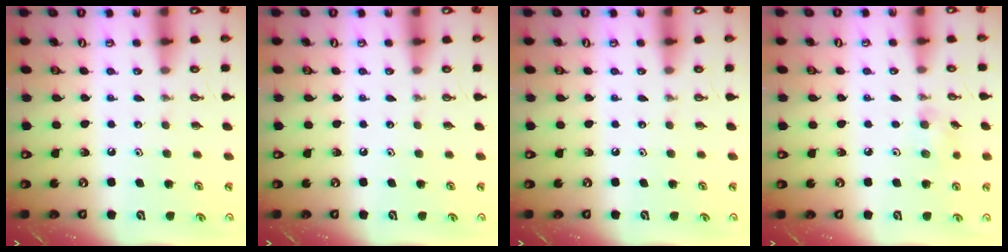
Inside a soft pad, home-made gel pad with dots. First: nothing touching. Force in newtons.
{"total": 0.0}
{"total": 0.0}
{"total": 5.0, "press": 4.9, "slide": 1.4}